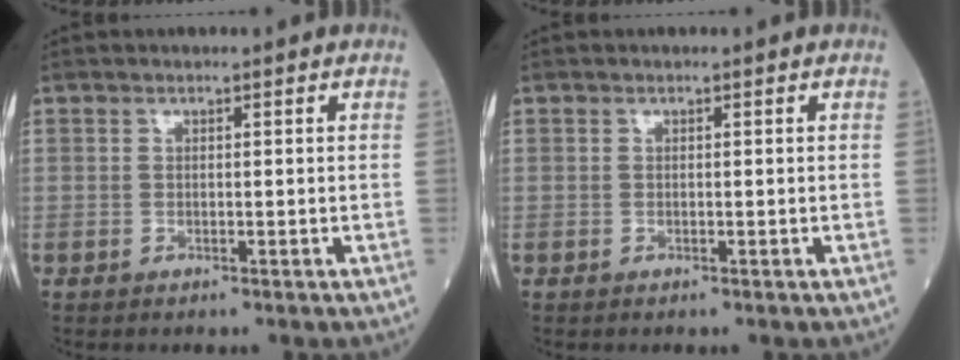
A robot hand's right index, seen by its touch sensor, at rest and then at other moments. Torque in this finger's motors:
{"motor_torque": [0.04, 0.01, 0.00, -0.01]}